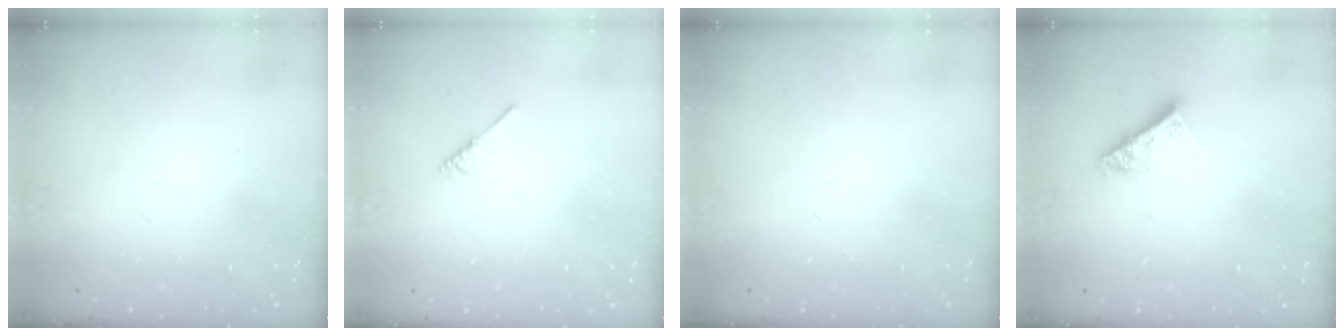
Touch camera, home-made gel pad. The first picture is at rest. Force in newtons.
{"total": 2.1, "press": 2.1, "slide": 0.4}
{"total": 0.0}
{"total": 9.0, "press": 8.9, "slide": 0.8}